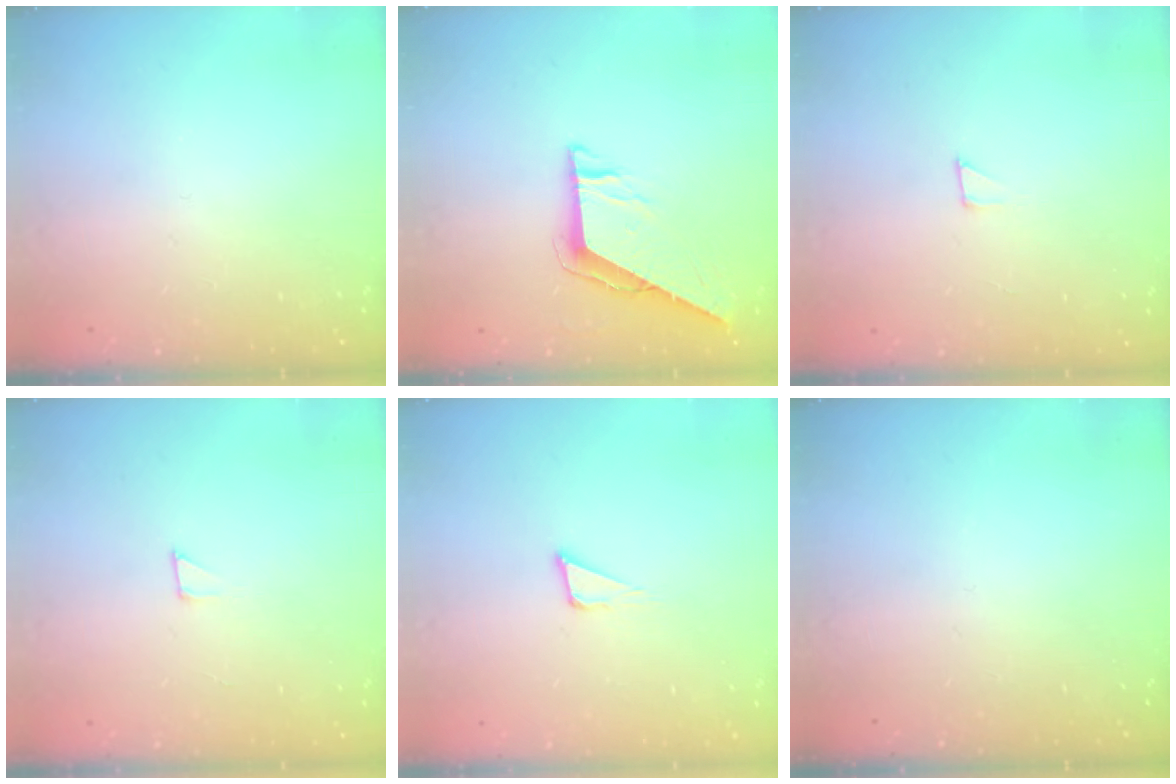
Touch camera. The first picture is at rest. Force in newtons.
{"total": 7.2, "press": 7.2, "slide": 0.5}
{"total": 1.9, "press": 1.9, "slide": 0.1}
{"total": 1.9, "press": 1.9, "slide": 0.1}
{"total": 3.8, "press": 3.7, "slide": 0.9}
{"total": 0.0}